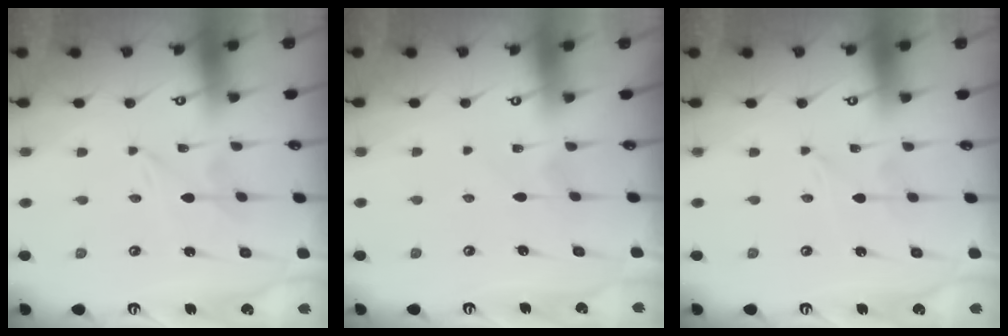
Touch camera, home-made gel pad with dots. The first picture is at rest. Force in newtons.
{"total": 3.0, "press": 3.0, "slide": 0.3}
{"total": 0.0}